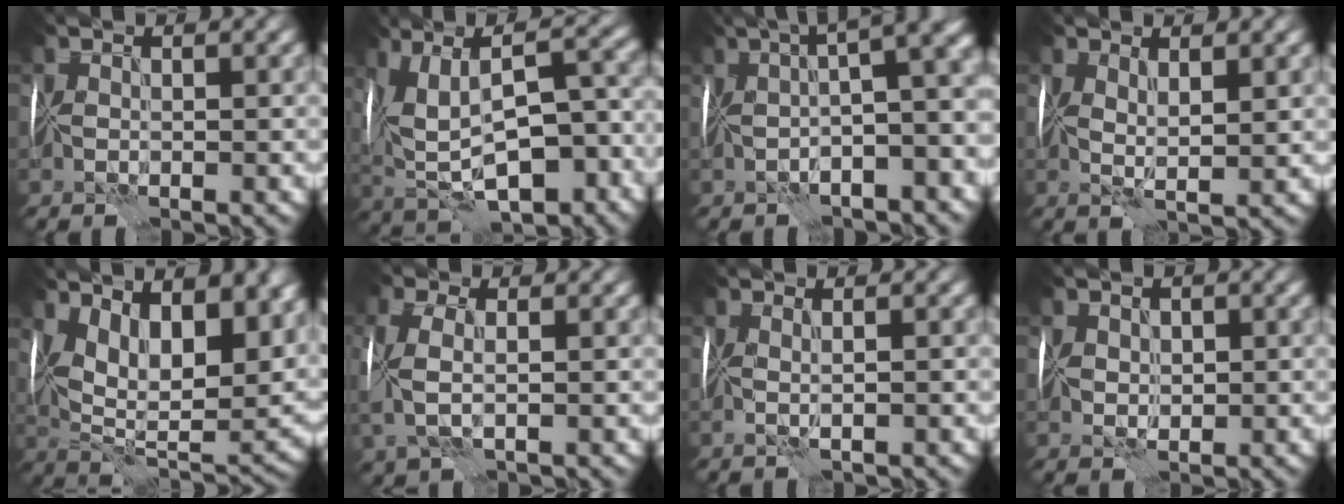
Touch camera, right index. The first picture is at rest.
{"total": 13.8, "force": [-0.5, 7.7, 11.4], "torque": [-0.172, 0.003, 0.050]}
{"total": 9.9, "force": [0.8, 3.3, 9.3], "torque": [-0.091, 0.038, 0.009]}
{"total": 2.3, "force": [1.4, 0.4, 1.7], "torque": [-0.030, -0.001, 0.025]}
{"total": 14.9, "force": [5.2, 7.6, 11.7], "torque": [-0.158, 0.005, 0.093]}
{"total": 5.0, "force": [0.3, 3.0, 4.1], "torque": [-0.096, 0.002, 0.008]}
{"total": 1.1, "force": [0.3, 0.0, 1.0], "torque": [-0.017, 0.002, 0.002]}
{"total": 1.8, "force": [0.4, 1.4, 0.9], "torque": [-0.017, 0.003, 0.006]}